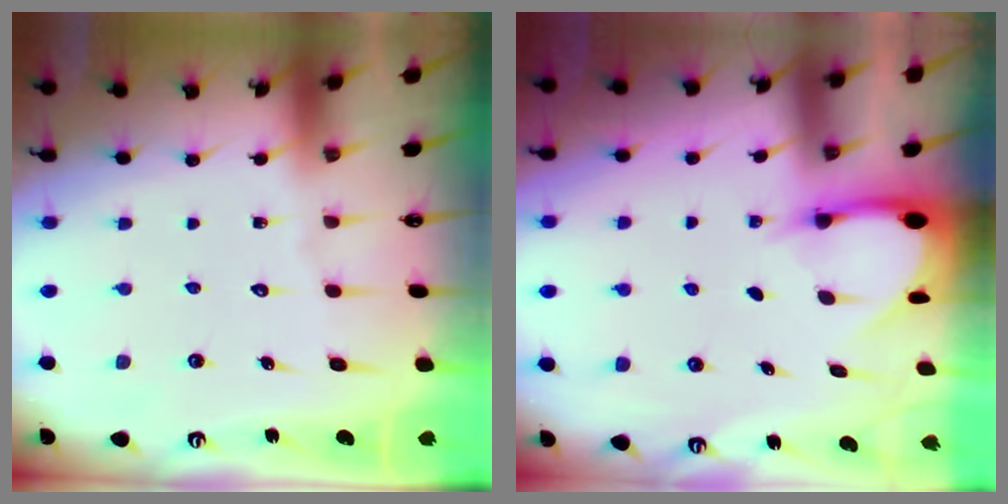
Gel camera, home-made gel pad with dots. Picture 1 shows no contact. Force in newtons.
{"total": 3.2, "press": 3.2, "slide": 0.3}